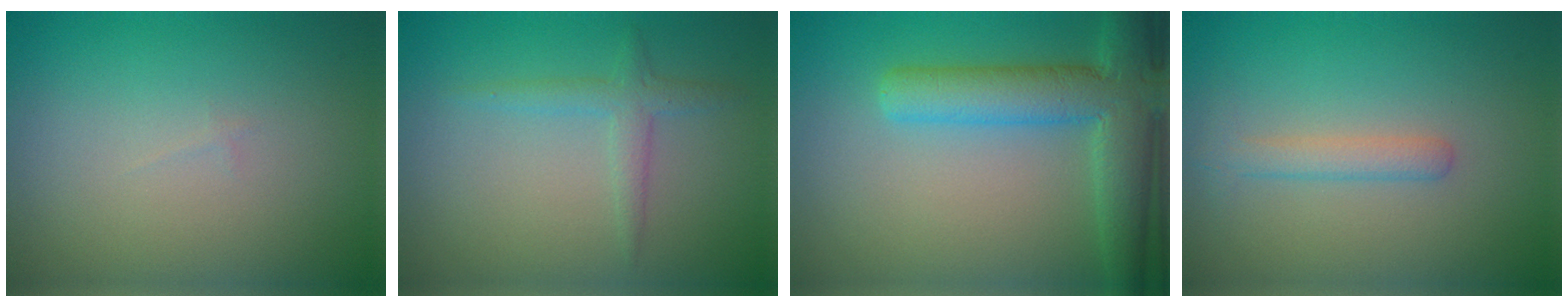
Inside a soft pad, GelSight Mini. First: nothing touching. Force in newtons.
{"total": 1.8, "press": 1.7, "slide": 0.1}
{"total": 6.9, "press": 6.8, "slide": 0.4}
{"total": 1.8, "press": 1.8, "slide": 0.1}